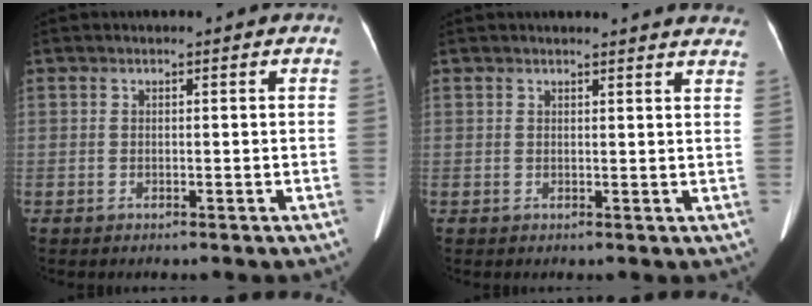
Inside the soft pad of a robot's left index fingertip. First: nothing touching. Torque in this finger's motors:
{"motor_torque": [0.90, -1.24, 0.10, 0.04]}